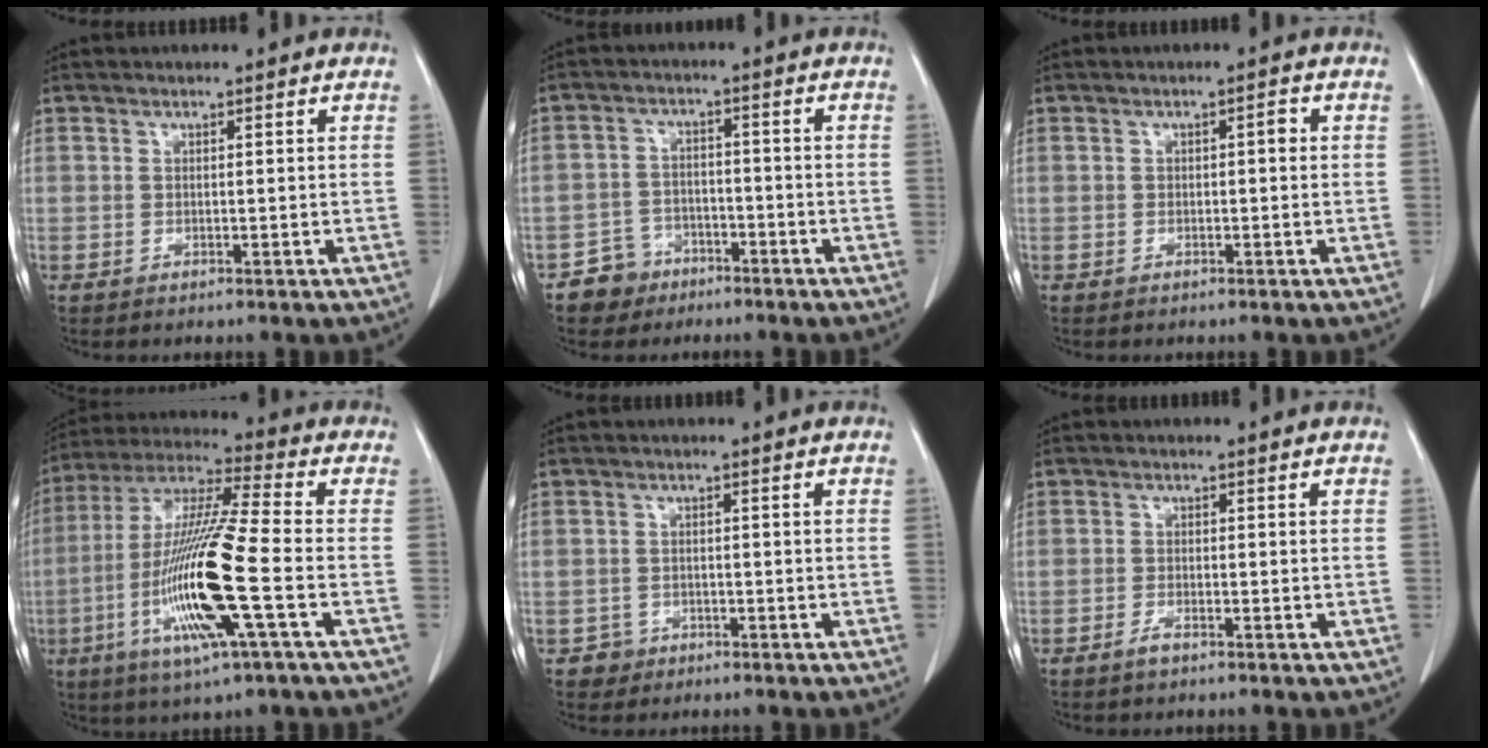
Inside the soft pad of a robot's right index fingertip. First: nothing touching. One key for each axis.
{"total": 5.0, "fx": -3.3, "fy": 3.7, "fz": -0.1, "tx": 0.008, "ty": 0.011, "tz": -0.056}
{"total": 1.3, "fx": 0.1, "fy": 0.5, "fz": 1.2, "tx": -0.011, "ty": 0.006, "tz": 0.002}
{"total": 17.5, "fx": -4.9, "fy": 0.4, "fz": 16.8, "tx": -0.346, "ty": -0.015, "tz": -0.097}
{"total": 2.2, "fx": -1.2, "fy": 1.8, "fz": -0.4, "tx": 0.008, "ty": 0.010, "tz": -0.020}
{"total": 1.5, "fx": -1.2, "fy": 0.2, "fz": 0.9, "tx": -0.022, "ty": -0.003, "tz": -0.021}